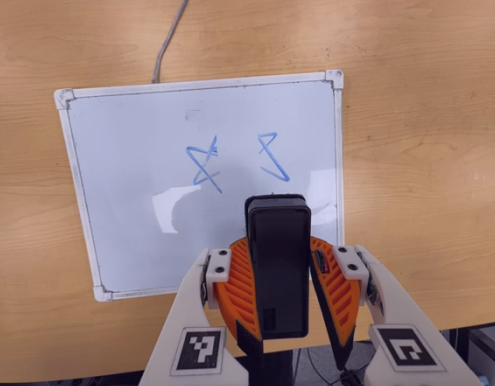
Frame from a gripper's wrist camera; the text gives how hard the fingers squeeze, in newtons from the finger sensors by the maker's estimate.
{"total": 8.9, "left": 8.6, "right": 9.3}